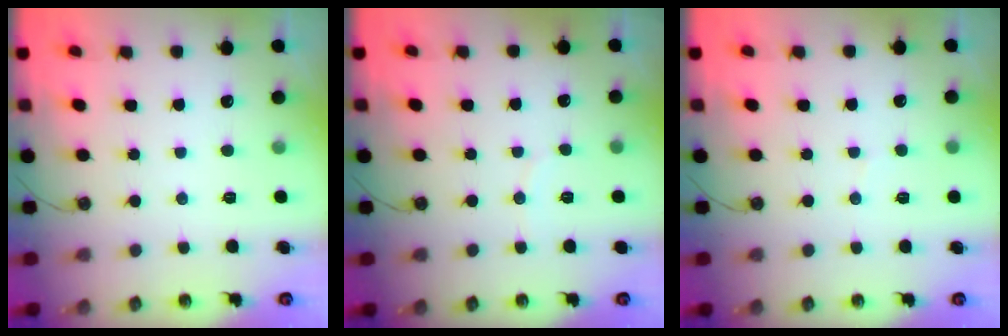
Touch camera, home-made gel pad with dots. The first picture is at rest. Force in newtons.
{"total": 2.3, "press": 2.3, "slide": 0.2}
{"total": 2.6, "press": 2.6, "slide": 0.2}